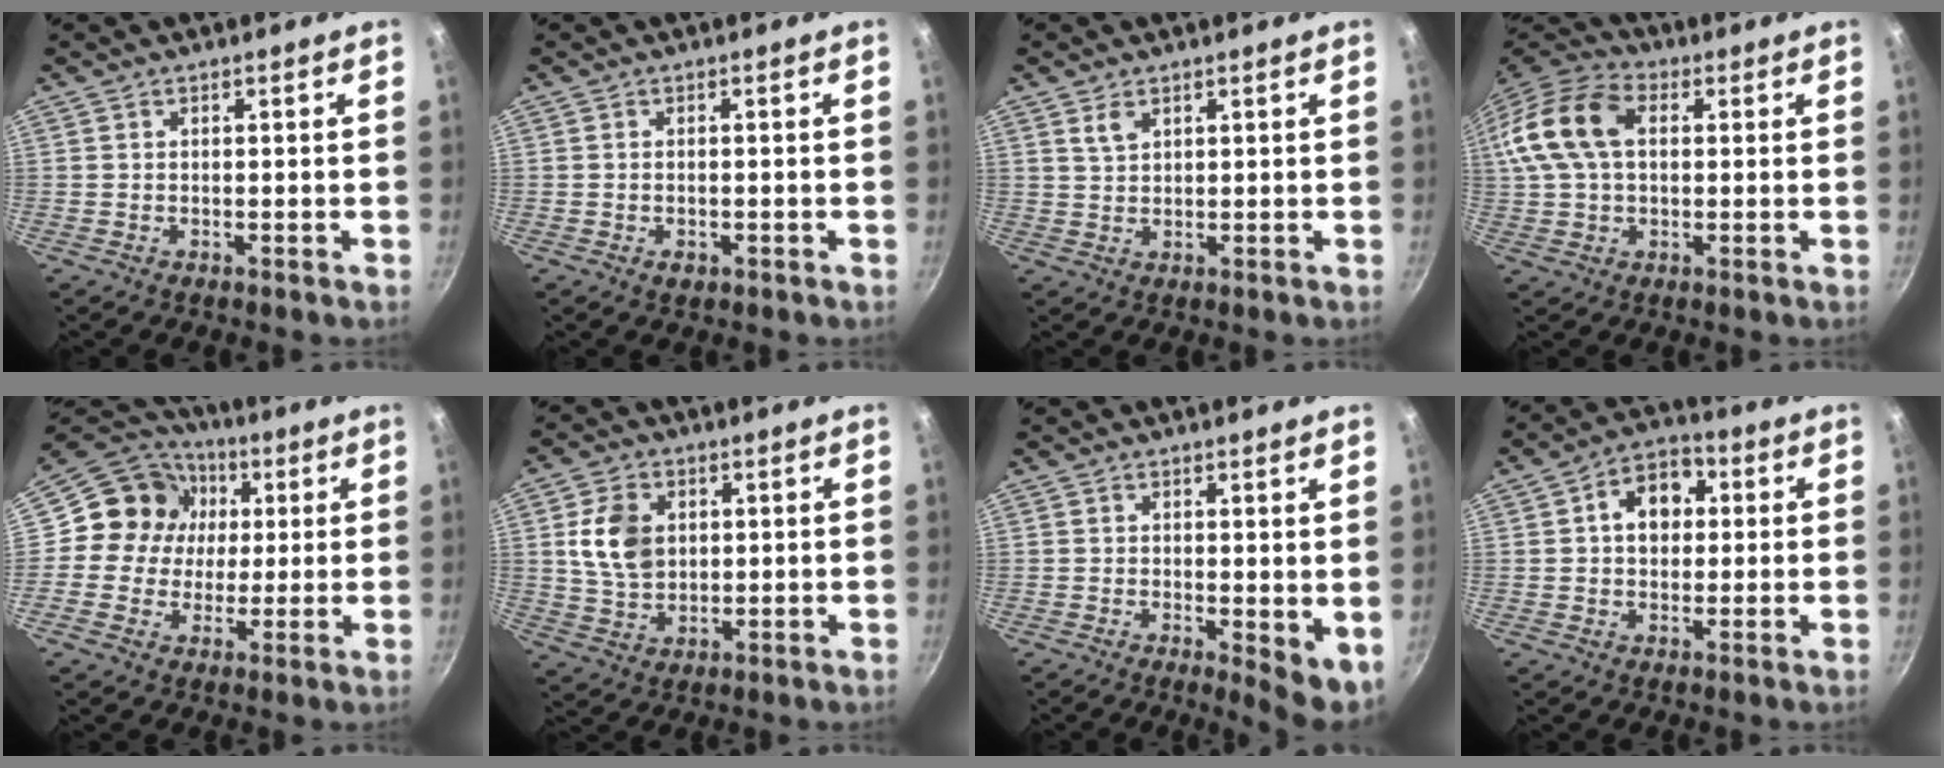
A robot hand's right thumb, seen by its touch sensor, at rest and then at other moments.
{"total": 1.6, "force": [-0.7, 1.1, 1.0], "torque": [-0.016, -0.001, -0.010]}
{"total": 2.7, "force": [1.5, 1.6, 1.5], "torque": [-0.023, -0.005, 0.031]}
{"total": 15.5, "force": [3.1, 10.0, 11.4], "torque": [-0.217, 0.028, 0.044]}
{"total": 13.2, "force": [2.1, 12.0, 5.0], "torque": [-0.054, 0.014, 0.016]}
{"total": 9.6, "force": [1.9, 7.1, 6.2], "torque": [-0.096, -0.005, 0.038]}
{"total": 5.3, "force": [0.2, 2.0, 4.9], "torque": [-0.059, -0.009, 0.006]}
{"total": 9.0, "force": [1.6, 6.7, 5.8], "torque": [-0.044, 0.014, 0.012]}